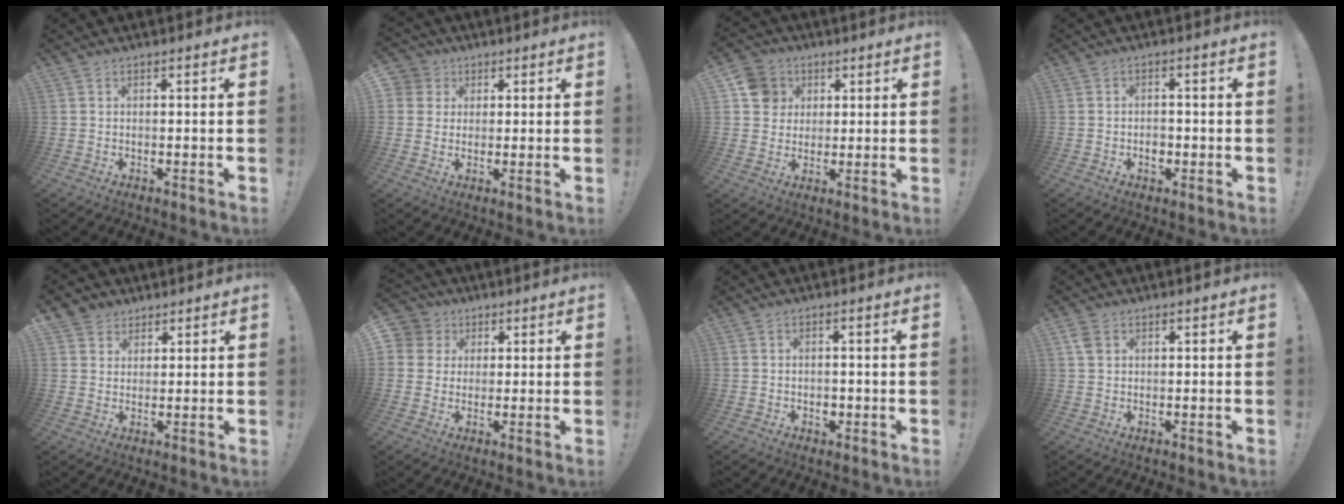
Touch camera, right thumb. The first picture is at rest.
{"total": 5.1, "force": [2.1, 4.6, 0.8], "torque": [-0.007, -0.008, 0.038]}
{"total": 9.3, "force": [3.1, 8.4, 2.6], "torque": [-0.034, -0.010, 0.065]}
{"total": 2.9, "force": [-1.0, 2.2, 1.5], "torque": [-0.009, 0.001, -0.020]}
{"total": 4.8, "force": [2.7, 4.0, 0.1], "torque": [-0.003, -0.018, 0.053]}
{"total": 6.6, "force": [2.4, 6.1, 1.2], "torque": [-0.025, -0.009, 0.046]}
{"total": 1.7, "force": [-0.2, 1.5, 0.7], "torque": [-0.004, -0.002, -0.007]}
{"total": 3.3, "force": [1.5, 2.3, 1.9], "torque": [-0.030, 0.002, 0.029]}